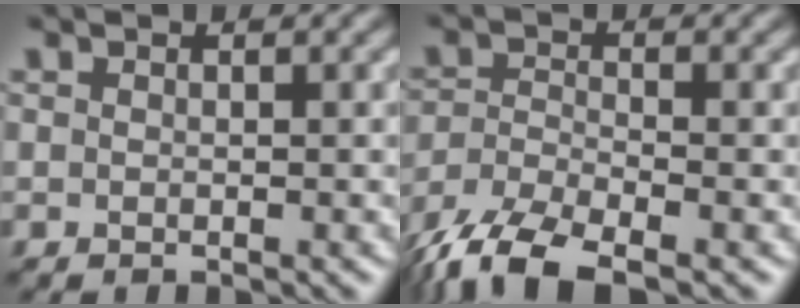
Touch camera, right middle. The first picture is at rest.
{"total": 7.5, "force": [-5.5, 2.3, 4.5], "torque": [-0.090, -0.015, -0.115]}